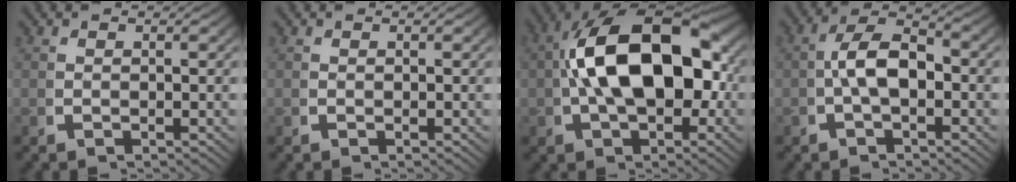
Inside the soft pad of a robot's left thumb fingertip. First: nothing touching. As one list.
[{"total": 0.0}, {"total": 16.9, "force": [0.8, 10.2, 13.5], "torque": [-0.226, -0.030, 0.028]}, {"total": 5.2, "force": [-0.4, 3.2, 4.1], "torque": [-0.079, -0.009, -0.004]}]